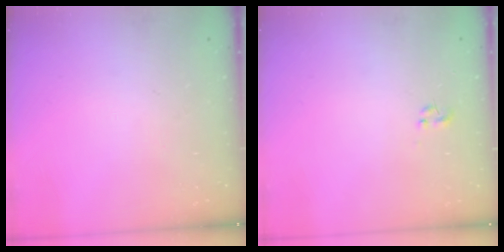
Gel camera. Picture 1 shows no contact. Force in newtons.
{"total": 0.0}